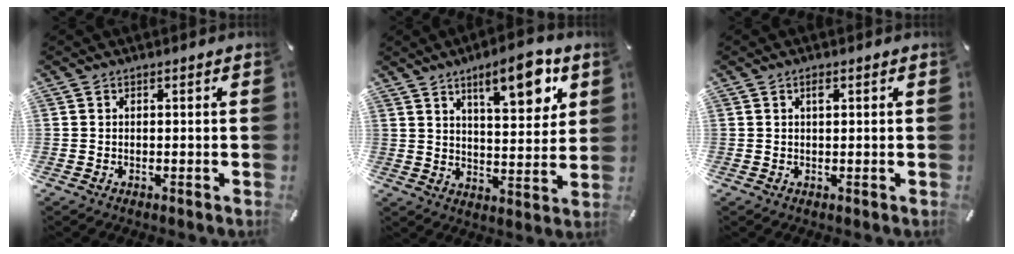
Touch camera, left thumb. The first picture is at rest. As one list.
[{"total": 12.1, "force": [7.1, 4.3, 8.8], "torque": [-0.112, -0.042, 0.112]}, {"total": 1.2, "force": [0.4, 0.4, 1.0], "torque": [-0.022, 0.003, 0.007]}]